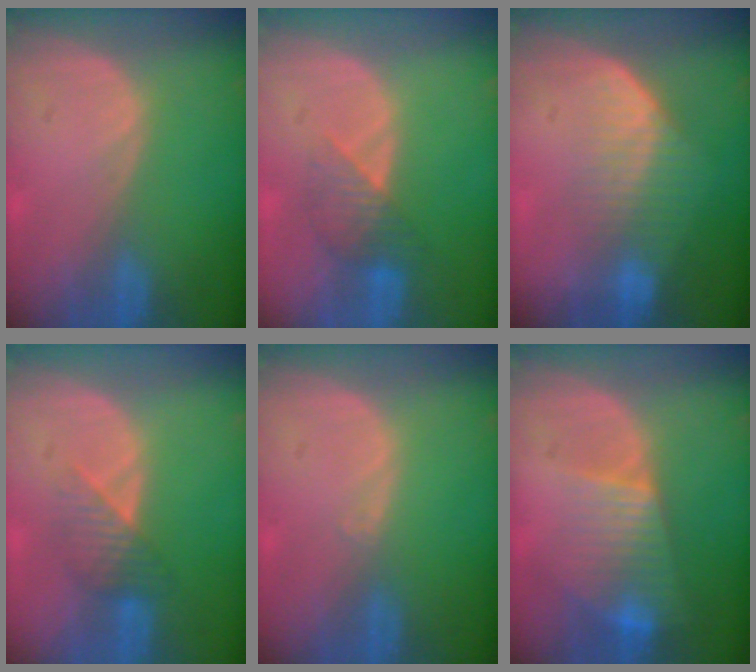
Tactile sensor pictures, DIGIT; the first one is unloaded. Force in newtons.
{"total": 3.9, "press": 3.8, "slide": 1.1}
{"total": 7.2, "press": 6.1, "slide": 3.8}
{"total": 3.8, "press": 3.4, "slide": 1.5}
{"total": 0.6, "press": 0.4, "slide": 0.4}
{"total": 7.9, "press": 6.7, "slide": 4.2}